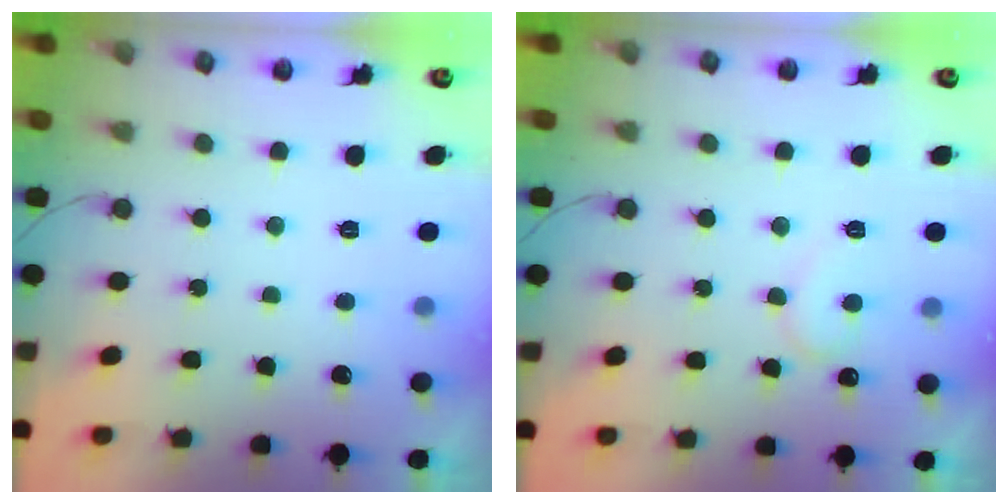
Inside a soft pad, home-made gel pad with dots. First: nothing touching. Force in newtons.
{"total": 7.5, "press": 7.5, "slide": 0.4}